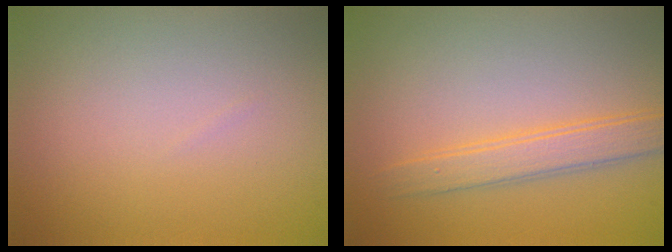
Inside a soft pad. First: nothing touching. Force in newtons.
{"total": 3.0, "press": 2.9, "slide": 0.2}